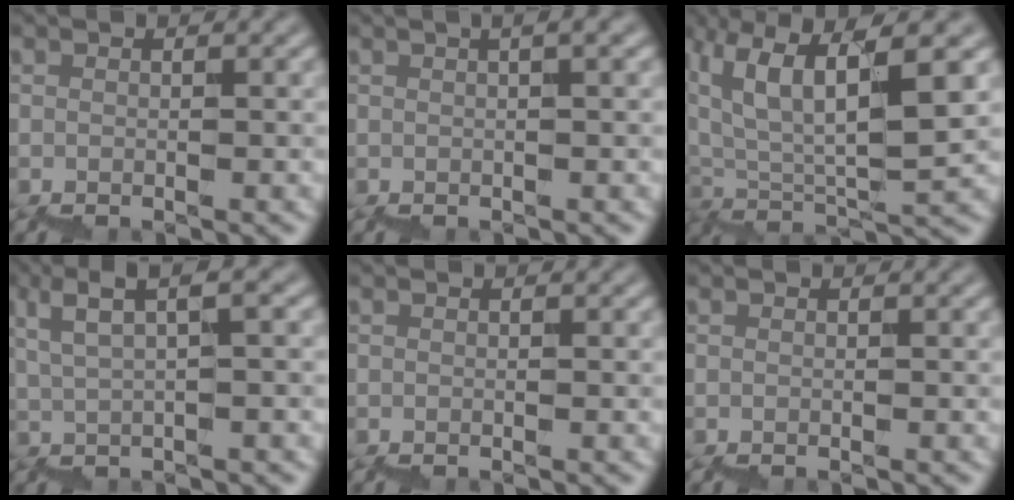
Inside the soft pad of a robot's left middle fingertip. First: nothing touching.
{"total": 2.2, "force": [0.3, 0.6, 2.1], "torque": [-0.021, 0.002, 0.005]}
{"total": 9.1, "force": [5.5, 2.1, 6.9], "torque": [-0.119, 0.019, 0.107]}
{"total": 4.8, "force": [2.8, 0.8, 3.9], "torque": [-0.046, 0.021, 0.048]}
{"total": 0.0}
{"total": 0.0}